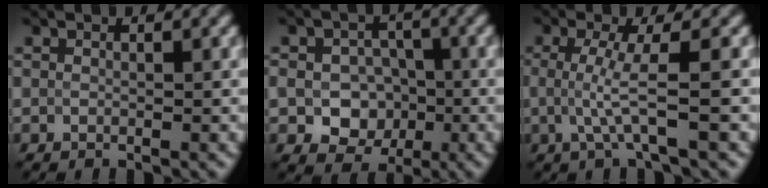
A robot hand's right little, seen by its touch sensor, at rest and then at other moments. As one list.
[{"total": 6.0, "force": [-1.6, 4.9, 3.1], "torque": [-0.038, -0.011, -0.033]}, {"total": 4.0, "force": [-0.3, 0.8, 3.9], "torque": [-0.074, -0.004, -0.005]}]